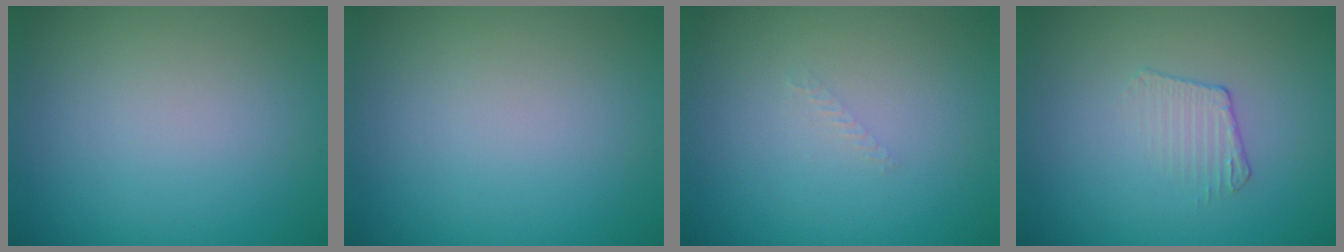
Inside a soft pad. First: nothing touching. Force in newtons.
{"total": 0.0}
{"total": 0.6, "press": 0.6, "slide": 0.1}
{"total": 1.5, "press": 0.7, "slide": 1.4}